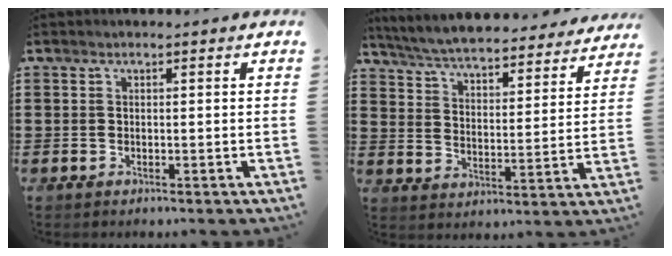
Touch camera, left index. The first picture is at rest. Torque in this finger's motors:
{"motor_torque": [1.08, -1.06, 1.05, 0.21]}